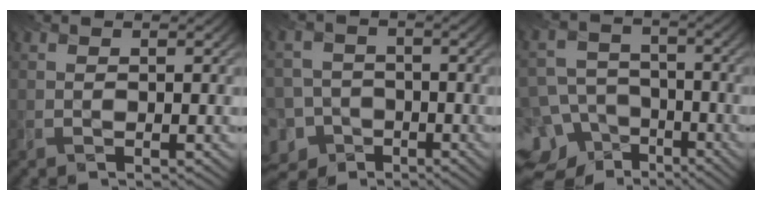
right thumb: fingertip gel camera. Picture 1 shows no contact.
{"total": 8.9, "force": [-5.0, 7.0, 2.3], "torque": [-0.066, -0.021, -0.101]}
{"total": 13.7, "force": [-7.9, 10.0, 5.0], "torque": [-0.131, -0.047, -0.125]}